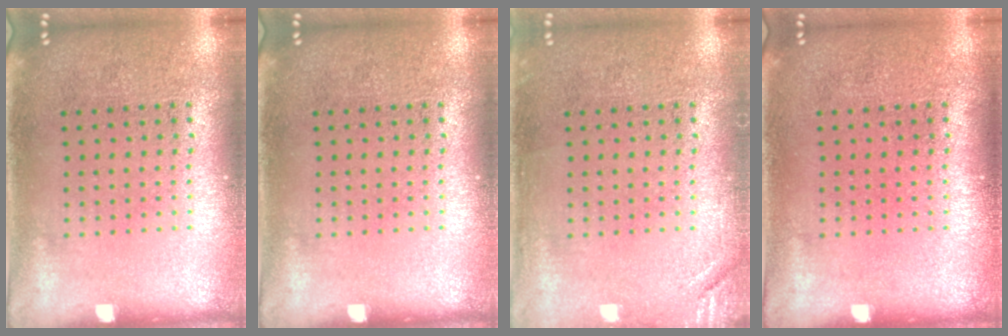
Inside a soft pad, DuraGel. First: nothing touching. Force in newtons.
{"total": 0.0}
{"total": 1.3, "press": 1.3, "slide": 0.3}
{"total": 0.0}